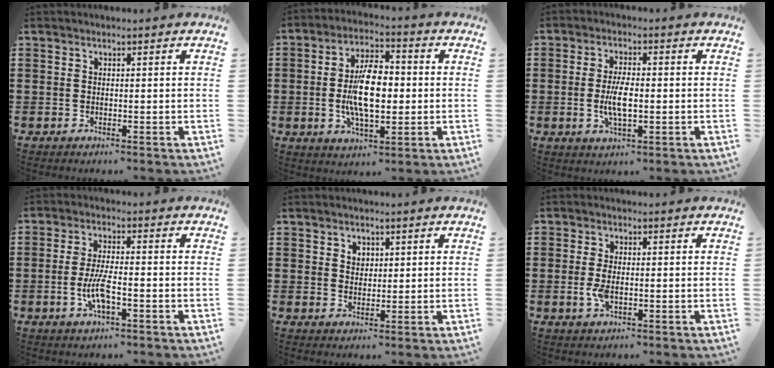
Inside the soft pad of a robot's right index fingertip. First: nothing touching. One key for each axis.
{"total": 10.4, "fx": -0.5, "fy": 4.7, "fz": 9.3, "tx": -0.184, "ty": 0.002, "tz": -0.015}
{"total": 5.6, "fx": -0.7, "fy": 1.9, "fz": 5.2, "tx": -0.113, "ty": -0.004, "tz": -0.019}
{"total": 5.5, "fx": -1.8, "fy": 1.4, "fz": 5.0, "tx": -0.111, "ty": -0.007, "tz": -0.038}
{"total": 1.9, "fx": 1.0, "fy": 1.5, "fz": 0.6, "tx": -0.016, "ty": 0.008, "tz": 0.019}
{"total": 3.1, "fx": -0.6, "fy": 1.3, "fz": 2.8, "tx": -0.072, "ty": -0.007, "tz": -0.017}